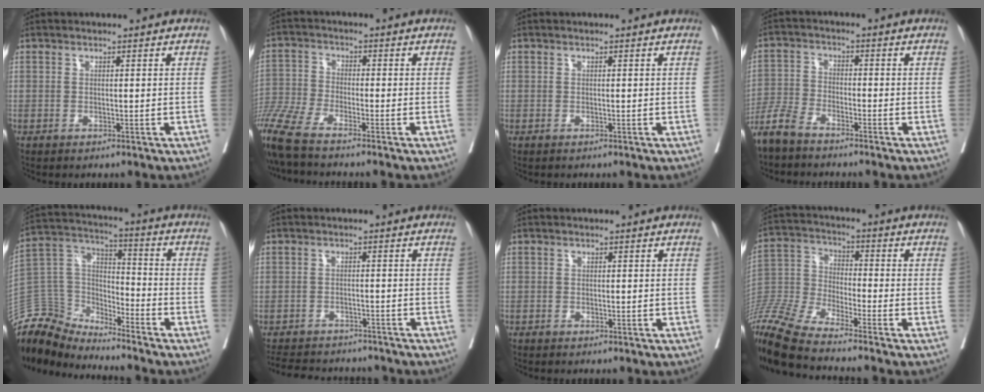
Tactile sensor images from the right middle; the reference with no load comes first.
{"total": 10.4, "force": [-9.0, -0.5, 5.2], "torque": [-0.115, -0.024, -0.174]}
{"total": 0.0}
{"total": 4.9, "force": [-4.5, 0.9, 1.7], "torque": [-0.047, -0.009, -0.096]}
{"total": 9.6, "force": [-9.4, 1.3, -1.5], "torque": [0.027, 0.061, -0.192]}
{"total": 11.4, "force": [-10.3, 3.7, 3.1], "torque": [-0.060, 0.004, -0.136]}
{"total": 0.7, "force": [-0.3, 0.3, -0.6], "torque": [-0.001, 0.007, -0.010]}
{"total": 14.2, "force": [-12.6, -0.7, 6.5], "torque": [-0.152, -0.014, -0.252]}